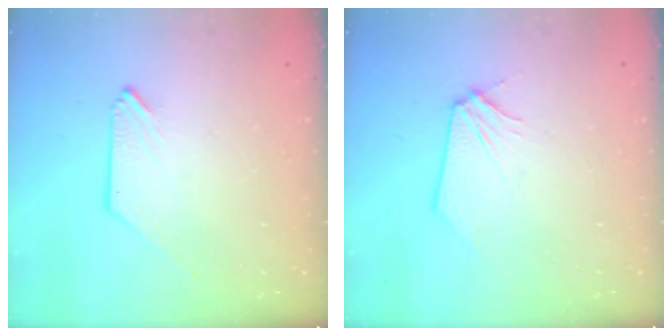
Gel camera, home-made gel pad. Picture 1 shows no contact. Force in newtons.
{"total": 0.0}